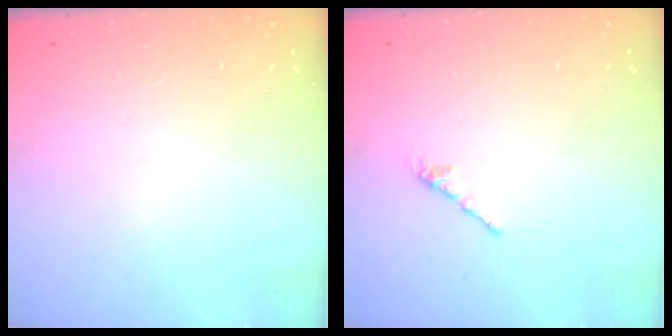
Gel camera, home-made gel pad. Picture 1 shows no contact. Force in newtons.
{"total": 2.1, "press": 2.0, "slide": 0.7}